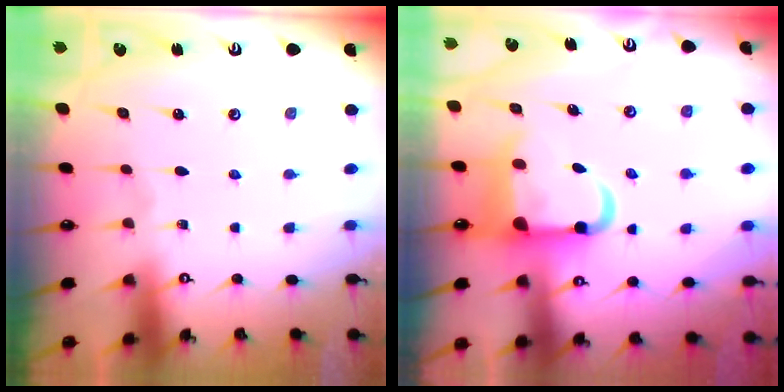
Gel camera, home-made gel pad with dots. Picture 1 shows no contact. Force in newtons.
{"total": 8.8, "press": 8.4, "slide": 2.4}